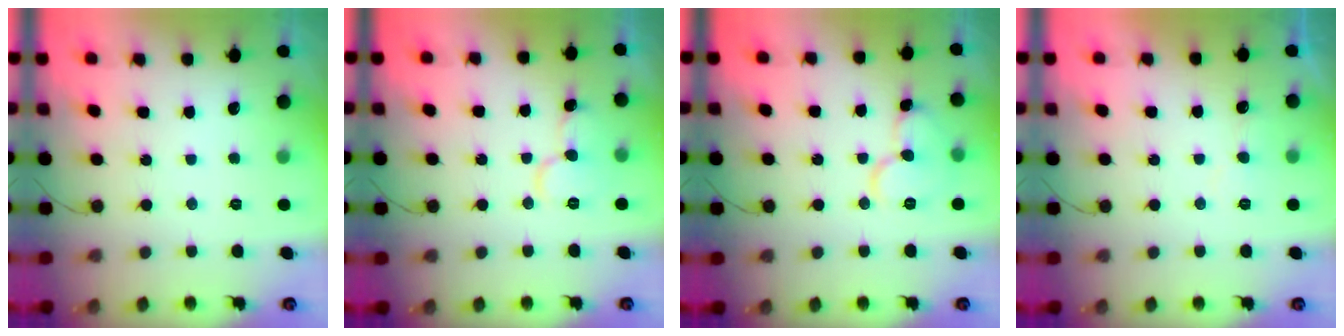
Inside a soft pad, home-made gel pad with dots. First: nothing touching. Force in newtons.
{"total": 9.4, "press": 9.3, "slide": 1.2}
{"total": 11.0, "press": 11.0, "slide": 1.0}
{"total": 5.9, "press": 5.9, "slide": 0.3}